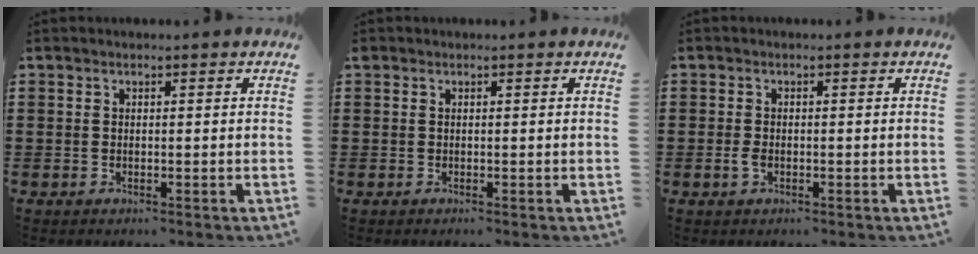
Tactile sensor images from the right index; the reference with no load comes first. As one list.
[{"total": 0.0}, {"total": 1.6, "force": [-0.6, 0.8, 1.3], "torque": [-0.039, -0.007, -0.015]}]